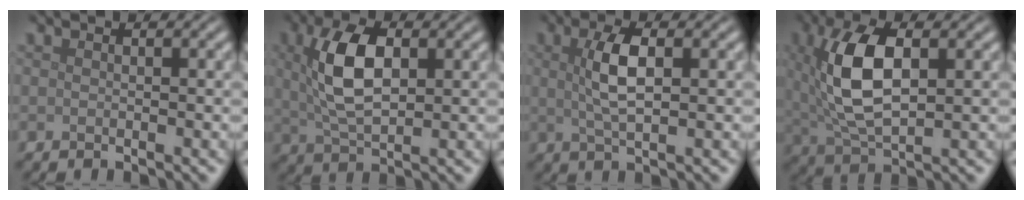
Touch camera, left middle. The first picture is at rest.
{"total": 6.4, "force": [1.4, 3.1, 5.4], "torque": [-0.113, 0.008, 0.027]}
{"total": 3.7, "force": [0.8, 1.2, 3.4], "torque": [-0.070, 0.005, 0.014]}
{"total": 8.0, "force": [1.6, 3.7, 6.9], "torque": [-0.144, 0.007, 0.028]}